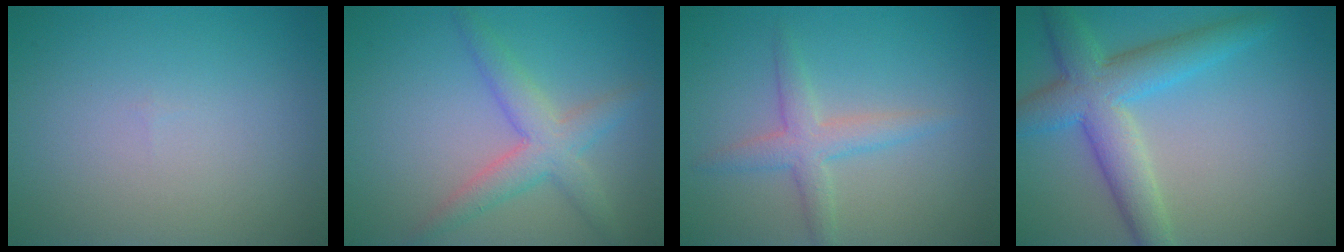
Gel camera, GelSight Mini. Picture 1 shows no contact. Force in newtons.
{"total": 3.8, "press": 3.8, "slide": 0.1}
{"total": 2.8, "press": 2.8, "slide": 0.1}
{"total": 6.1, "press": 6.1, "slide": 0.2}